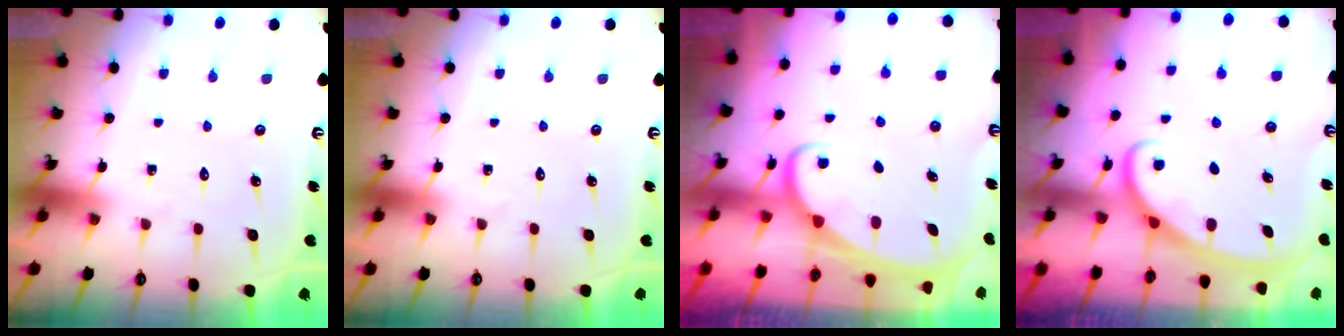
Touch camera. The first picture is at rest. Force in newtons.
{"total": 0.0}
{"total": 2.4, "press": 2.4, "slide": 0.3}
{"total": 2.8, "press": 2.8, "slide": 0.3}